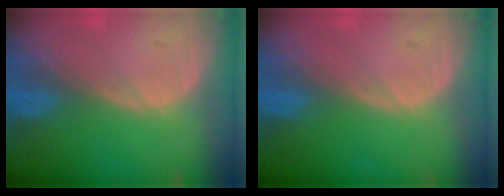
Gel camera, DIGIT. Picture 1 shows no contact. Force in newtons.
{"total": 0.0}